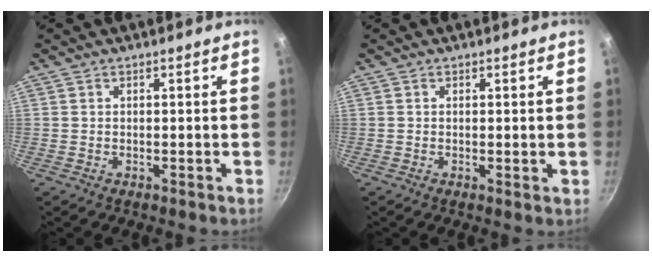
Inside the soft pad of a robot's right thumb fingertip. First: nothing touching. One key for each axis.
{"total": 0.6, "fx": 0.2, "fy": 0.2, "fz": 0.6, "tx": -0.009, "ty": -0.004, "tz": -0.001}